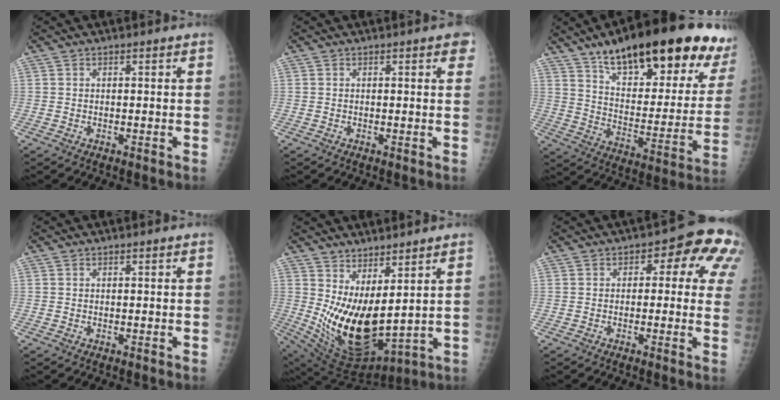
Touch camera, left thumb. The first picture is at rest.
{"total": 2.8, "force": [1.5, 0.7, 2.2], "torque": [-0.020, 0.000, 0.014]}
{"total": 30.7, "force": [19.9, 9.8, 21.2], "torque": [-0.266, -0.061, 0.292]}
{"total": 0.0}
{"total": 15.9, "force": [4.4, 6.7, 13.7], "torque": [-0.241, -0.061, 0.106]}
{"total": 10.7, "force": [3.2, 5.7, 8.5], "torque": [-0.040, 0.015, 0.025]}